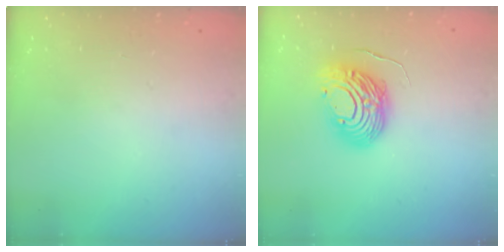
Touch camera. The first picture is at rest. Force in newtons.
{"total": 12.6, "press": 12.5, "slide": 1.1}